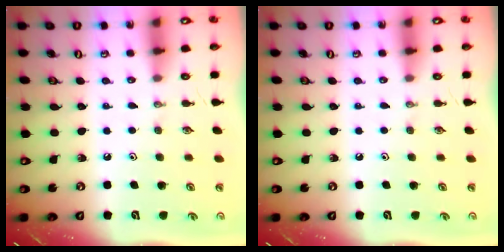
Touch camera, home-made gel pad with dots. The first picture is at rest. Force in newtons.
{"total": 0.0}